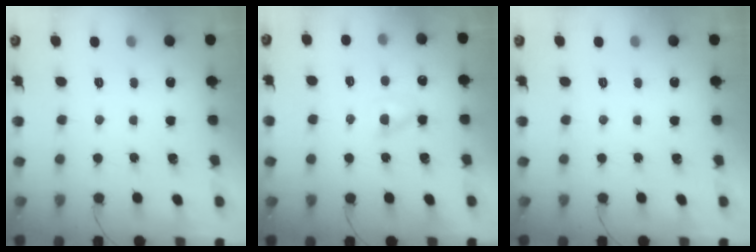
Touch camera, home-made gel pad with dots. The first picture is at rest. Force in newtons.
{"total": 2.8, "press": 2.5, "slide": 1.3}
{"total": 0.0}